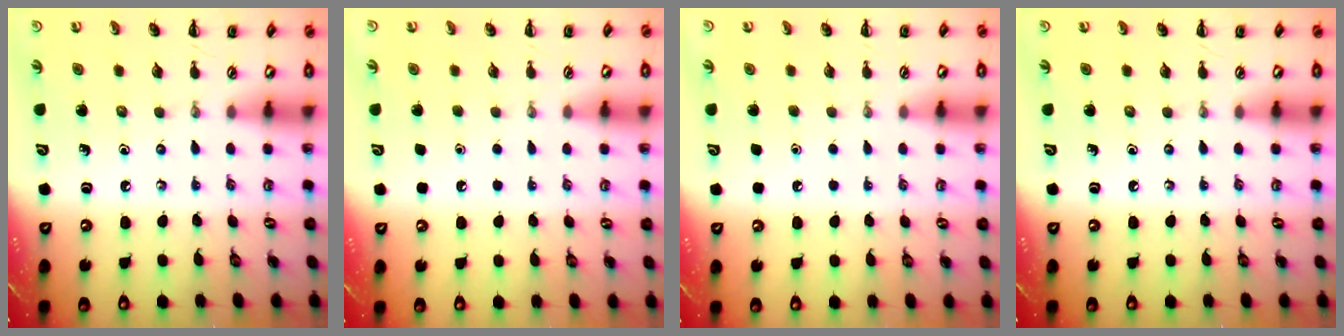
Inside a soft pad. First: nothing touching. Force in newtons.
{"total": 1.7, "press": 1.7, "slide": 0.1}
{"total": 1.8, "press": 1.7, "slide": 0.1}
{"total": 0.0}